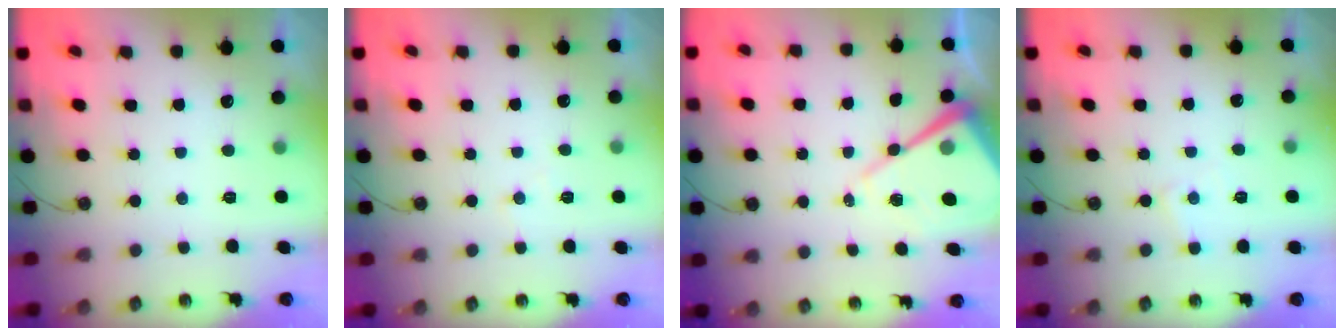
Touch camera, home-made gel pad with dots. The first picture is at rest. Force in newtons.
{"total": 4.9, "press": 4.8, "slide": 0.7}
{"total": 13.7, "press": 13.6, "slide": 1.2}
{"total": 4.4, "press": 4.4, "slide": 0.4}